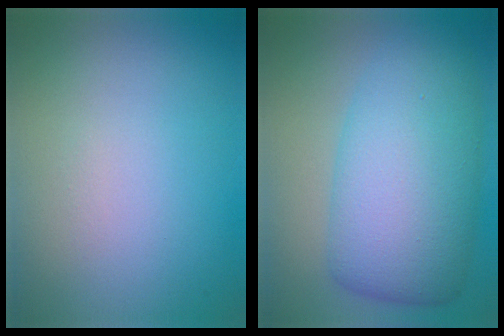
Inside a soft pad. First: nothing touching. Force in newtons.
{"total": 9.3, "press": 9.3, "slide": 0.1}